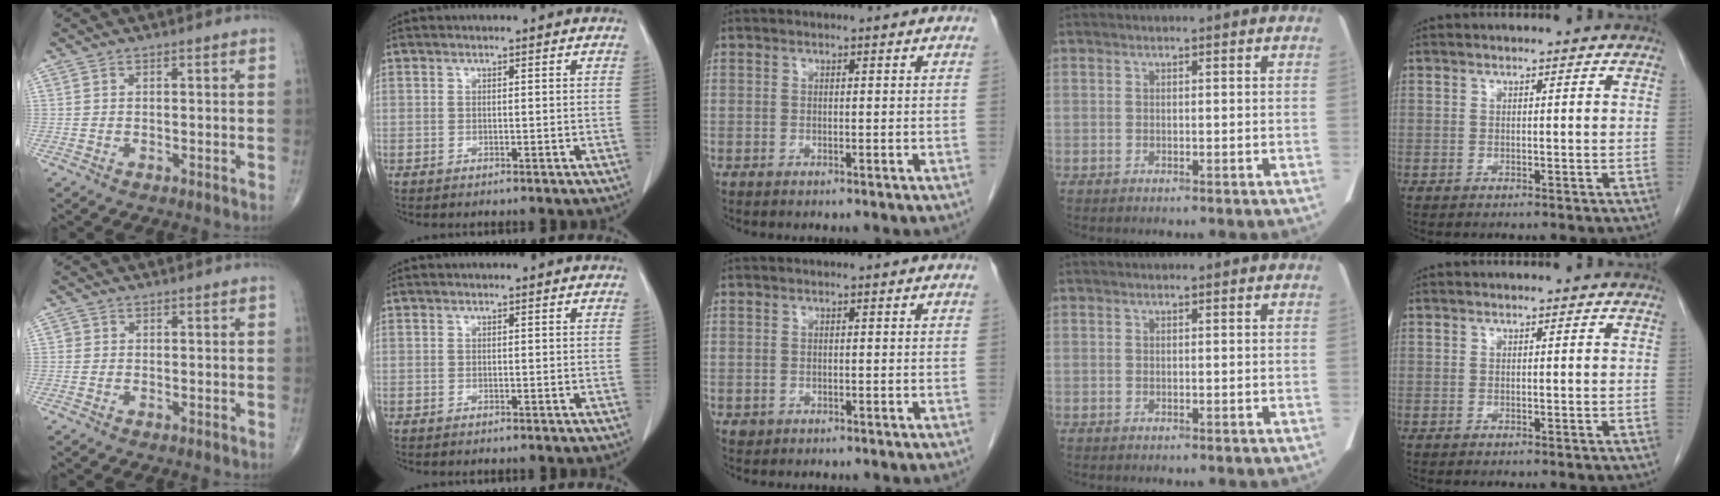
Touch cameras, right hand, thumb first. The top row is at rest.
{"thumb": {"total": 0.7, "force": [0.0, 0.6, 0.1], "torque": [0.003, 0.003, -0.001]}, "middle": {"total": 0.7, "force": [-0.2, 0.6, 0.1], "torque": [-0.003, 0.003, 0.000]}}